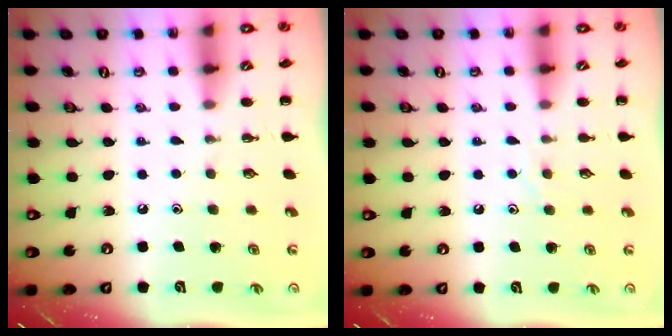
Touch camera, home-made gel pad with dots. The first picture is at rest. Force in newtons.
{"total": 5.2, "press": 5.2, "slide": 0.9}